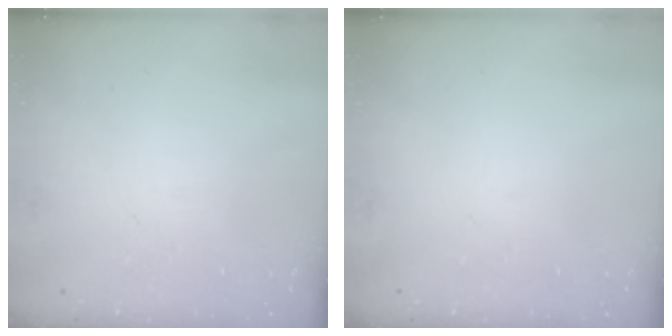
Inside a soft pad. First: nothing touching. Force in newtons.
{"total": 0.0}